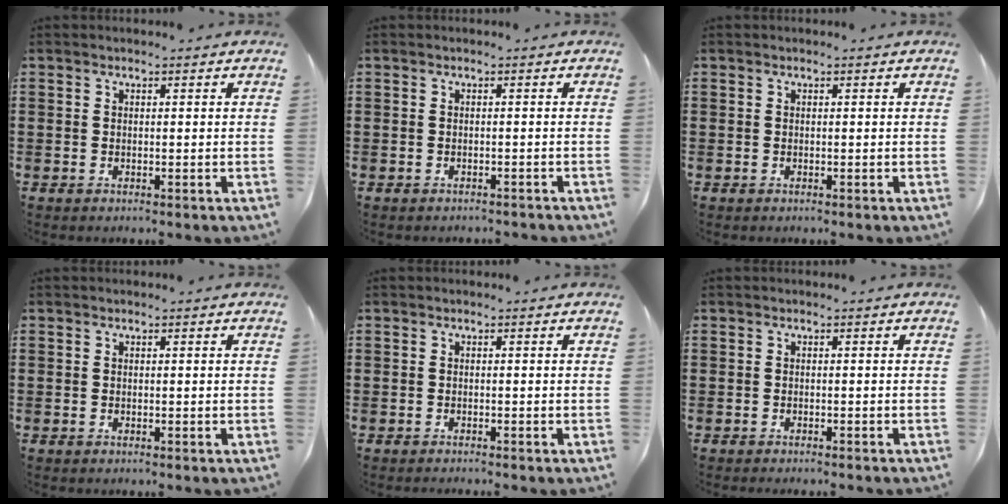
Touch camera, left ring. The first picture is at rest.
{"total": 0.6, "force": [-0.6, 0.1, 0.1], "torque": [-0.004, -0.001, -0.013]}
{"total": 0.0}
{"total": 0.0}
{"total": 0.5, "force": [-0.5, -0.1, 0.1], "torque": [-0.004, -0.003, -0.010]}
{"total": 0.7, "force": [-0.6, -0.1, 0.2], "torque": [-0.004, -0.002, -0.012]}